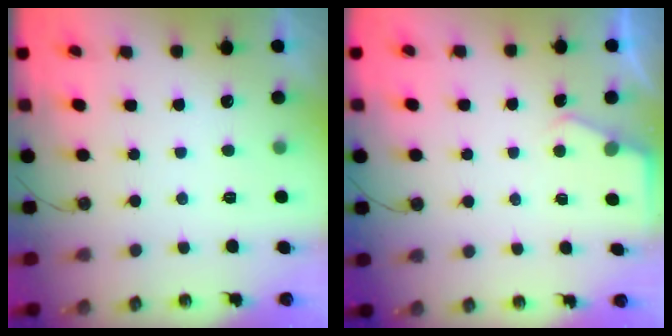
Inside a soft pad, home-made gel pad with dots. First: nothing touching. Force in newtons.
{"total": 2.6, "press": 2.6, "slide": 0.4}